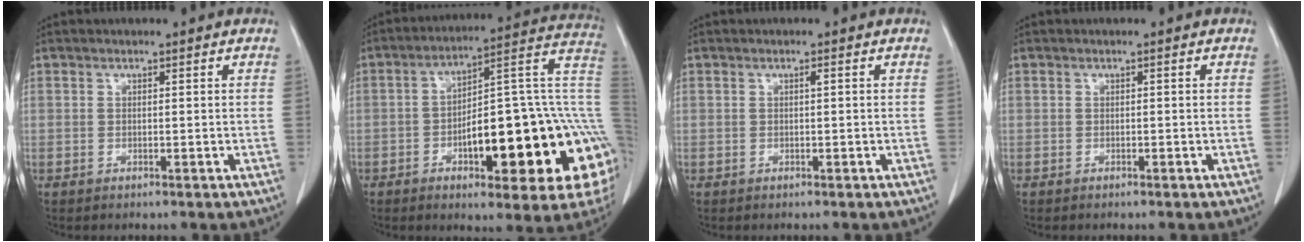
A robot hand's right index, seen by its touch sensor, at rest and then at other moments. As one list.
[{"total": 26.2, "force": [-4.7, 6.2, 25.0], "torque": [-0.253, 0.029, -0.062]}, {"total": 0.6, "force": [0.1, 0.1, 0.6], "torque": [-0.009, 0.000, 0.000]}, {"total": 0.0}]